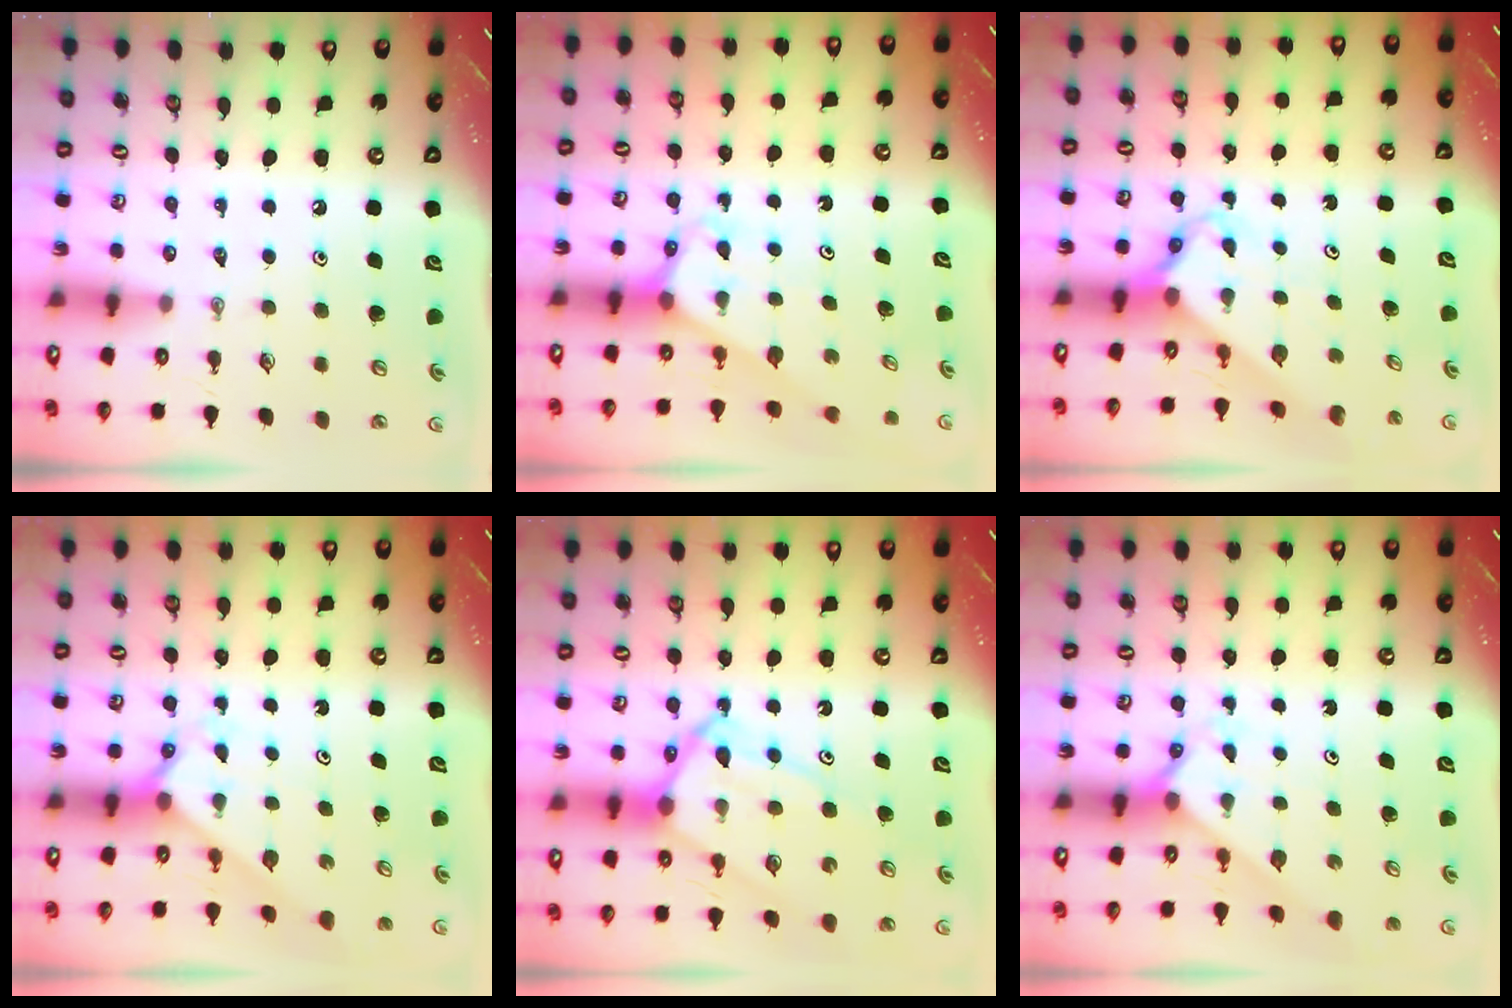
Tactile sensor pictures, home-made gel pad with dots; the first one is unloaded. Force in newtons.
{"total": 3.1, "press": 3.1, "slide": 0.2}
{"total": 2.9, "press": 2.9, "slide": 0.3}
{"total": 2.3, "press": 2.3, "slide": 0.2}
{"total": 11.9, "press": 11.8, "slide": 1.1}
{"total": 2.3, "press": 2.3, "slide": 0.2}